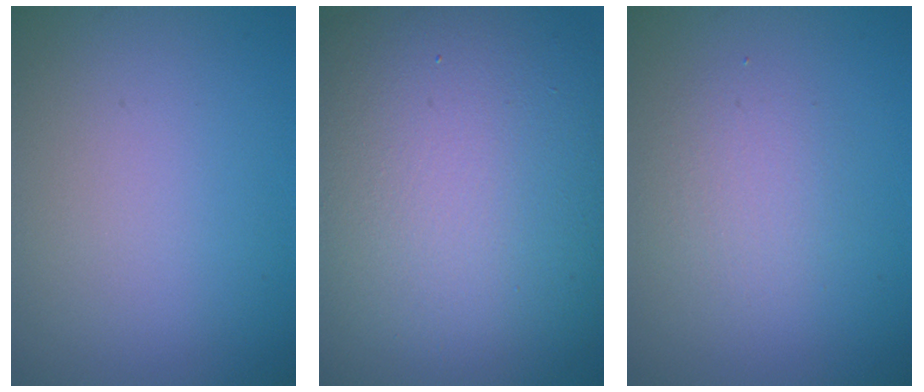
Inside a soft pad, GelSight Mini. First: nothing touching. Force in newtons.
{"total": 18.9, "press": 18.8, "slide": 0.6}
{"total": 2.2, "press": 2.2, "slide": 0.1}